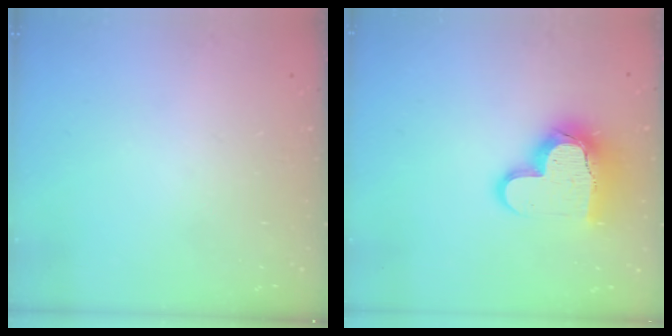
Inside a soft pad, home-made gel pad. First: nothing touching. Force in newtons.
{"total": 15.5, "press": 15.4, "slide": 1.8}